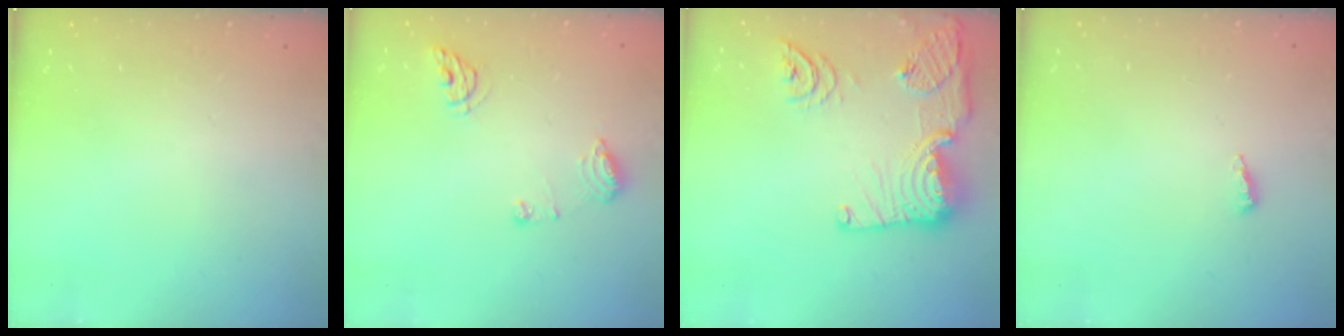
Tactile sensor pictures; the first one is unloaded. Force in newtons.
{"total": 8.9, "press": 8.8, "slide": 1.1}
{"total": 19.0, "press": 19.0, "slide": 1.5}
{"total": 3.7, "press": 3.6, "slide": 0.4}